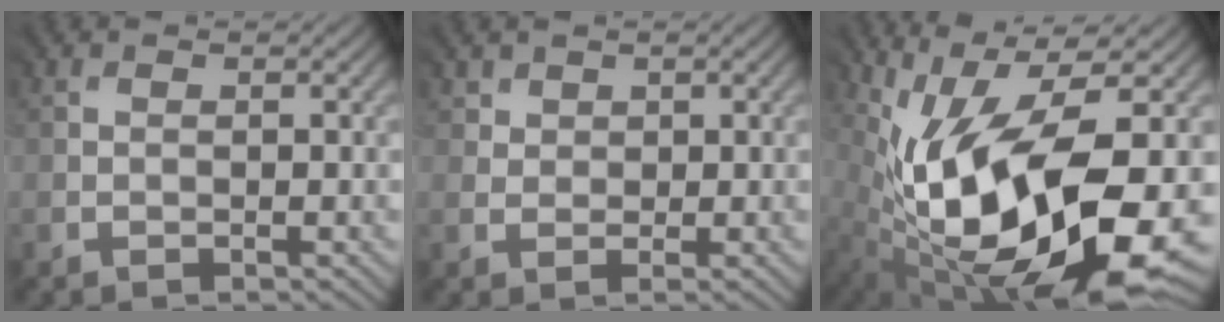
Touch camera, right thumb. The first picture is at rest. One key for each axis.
{"total": 1.9, "fx": 1.4, "fy": 1.3, "fz": -0.1, "tx": 0.006, "ty": -0.001, "tz": 0.030}
{"total": 18.0, "fx": -3.1, "fy": 7.8, "fz": 16.0, "tx": -0.289, "ty": -0.021, "tz": -0.040}